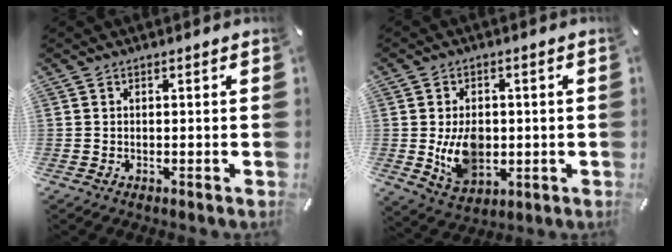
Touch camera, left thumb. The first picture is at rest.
{"total": 9.8, "force": [-0.6, 7.3, 6.5], "torque": [-0.116, -0.002, -0.011]}